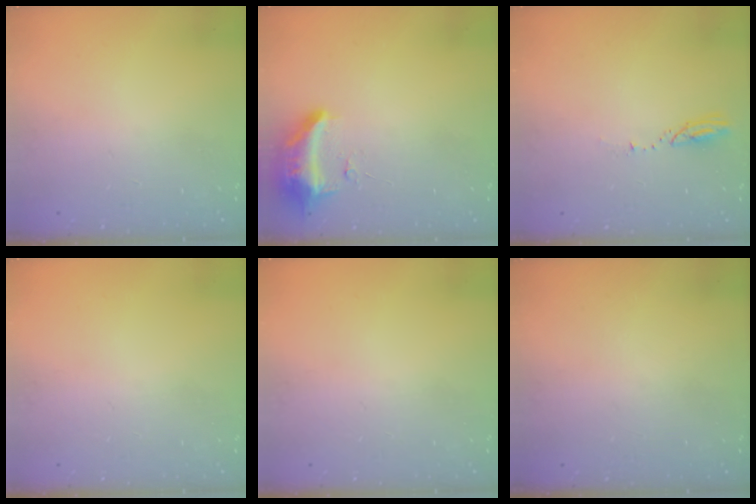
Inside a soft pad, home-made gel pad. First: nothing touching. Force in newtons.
{"total": 9.5, "press": 9.4, "slide": 1.8}
{"total": 3.1, "press": 3.0, "slide": 0.3}
{"total": 0.0}
{"total": 0.0}
{"total": 0.0}